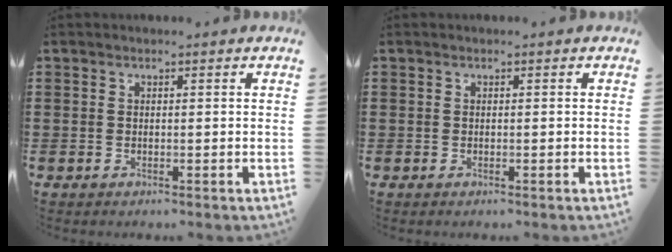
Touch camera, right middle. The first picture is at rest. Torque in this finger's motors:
{"motor_torque": [0.70, 0.10, 0.08, 0.00]}